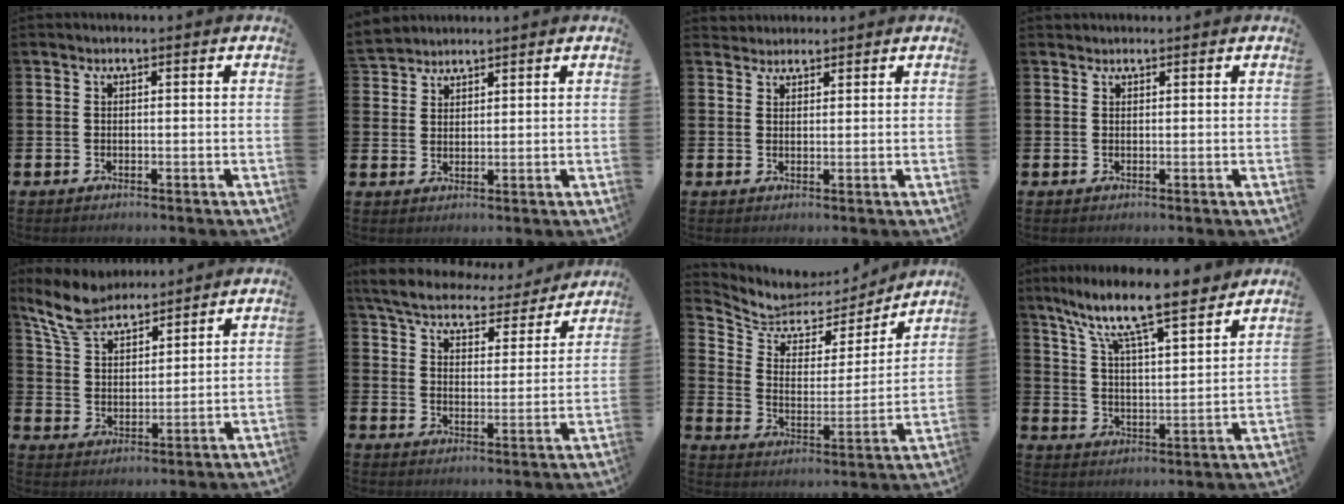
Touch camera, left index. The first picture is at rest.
{"total": 3.3, "force": [3.2, 0.7, -0.5], "torque": [0.006, -0.012, 0.060]}
{"total": 2.1, "force": [1.9, 0.8, -0.4], "torque": [0.016, -0.008, 0.033]}
{"total": 0.8, "force": [0.7, 0.2, -0.1], "torque": [0.017, -0.004, 0.010]}
{"total": 7.8, "force": [7.2, 2.3, 2.1], "torque": [-0.070, -0.028, 0.133]}
{"total": 6.4, "force": [5.9, 1.6, 1.6], "torque": [-0.061, -0.041, 0.100]}
{"total": 6.1, "force": [5.3, 2.9, 1.0], "torque": [-0.056, -0.045, 0.087]}
{"total": 9.7, "force": [8.6, 0.9, 4.3], "torque": [-0.112, -0.063, 0.144]}